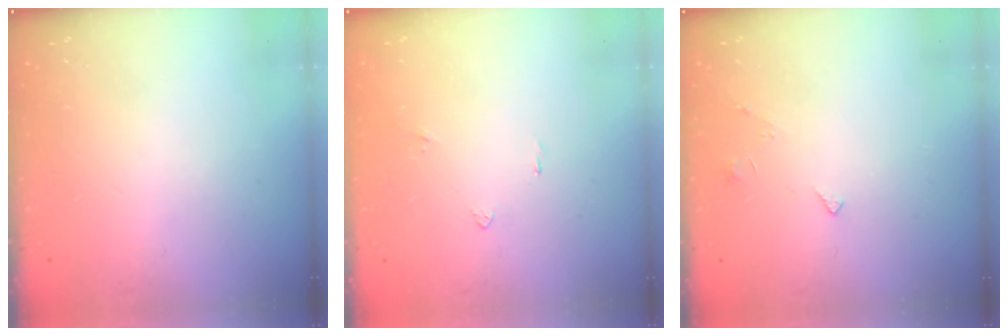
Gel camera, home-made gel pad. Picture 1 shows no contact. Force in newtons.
{"total": 2.0, "press": 2.0, "slide": 0.5}
{"total": 2.2, "press": 2.1, "slide": 0.4}